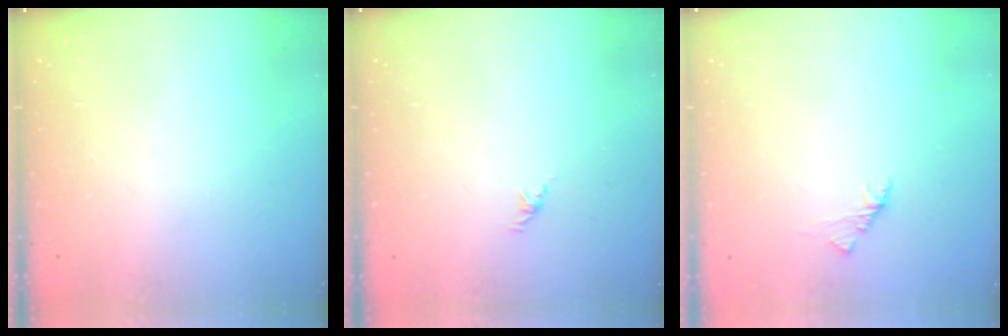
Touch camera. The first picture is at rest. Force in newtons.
{"total": 2.1, "press": 2.0, "slide": 0.7}
{"total": 1.7, "press": 1.6, "slide": 0.5}